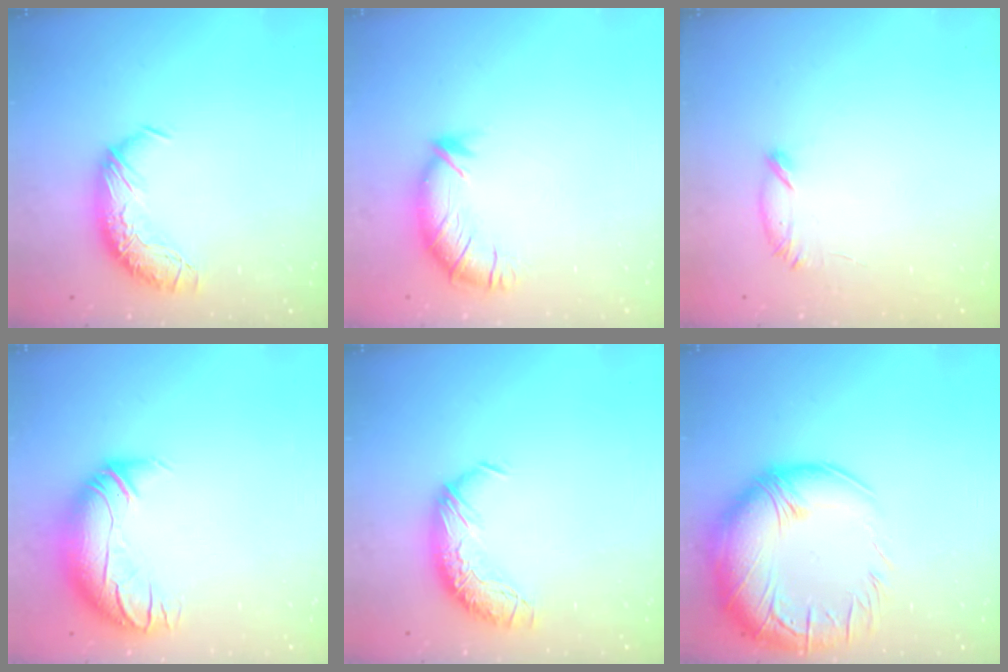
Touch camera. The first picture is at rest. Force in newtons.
{"total": 2.9, "press": 2.0, "slide": 2.2}
{"total": 7.1, "press": 6.9, "slide": 1.3}
{"total": 3.0, "press": 0.5, "slide": 2.9}
{"total": 0.0}
{"total": 11.3, "press": 9.8, "slide": 5.7}